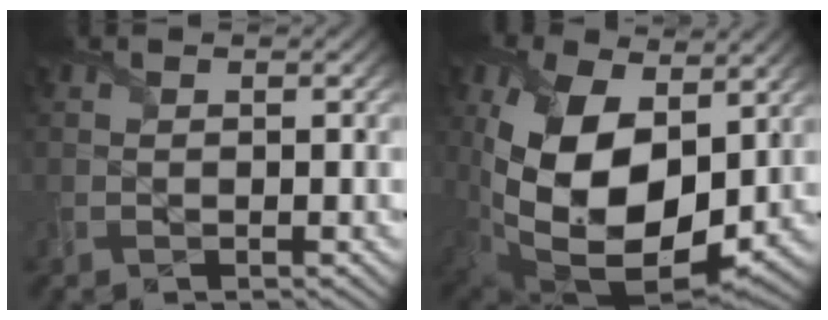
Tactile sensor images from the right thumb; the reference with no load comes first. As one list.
[{"total": 17.8, "force": [1.9, 11.1, 13.8], "torque": [-0.288, -0.042, 0.053]}]